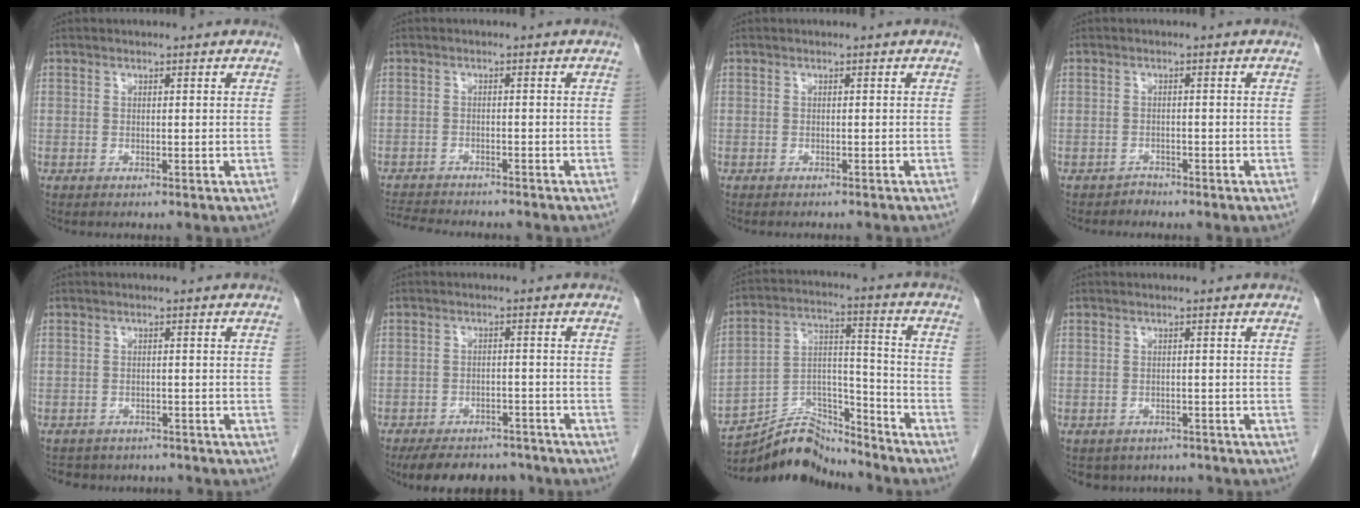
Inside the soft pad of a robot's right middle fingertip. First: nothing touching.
{"total": 8.1, "force": [-7.5, 0.8, 2.7], "torque": [-0.047, -0.010, -0.116]}
{"total": 3.6, "force": [-3.3, 0.6, 1.4], "torque": [-0.022, -0.007, -0.039]}
{"total": 1.6, "force": [-1.5, 0.2, -0.4], "torque": [0.012, -0.003, -0.026]}
{"total": 7.8, "force": [-7.0, 3.2, 1.4], "torque": [-0.025, 0.004, -0.083]}
{"total": 11.8, "force": [-10.2, 4.6, 3.6], "torque": [-0.055, 0.004, -0.133]}
{"total": 13.5, "force": [-13.2, 2.0, 2.3], "torque": [-0.043, 0.036, -0.231]}
{"total": 6.5, "force": [-5.7, 3.1, 0.6], "torque": [-0.004, 0.008, -0.063]}